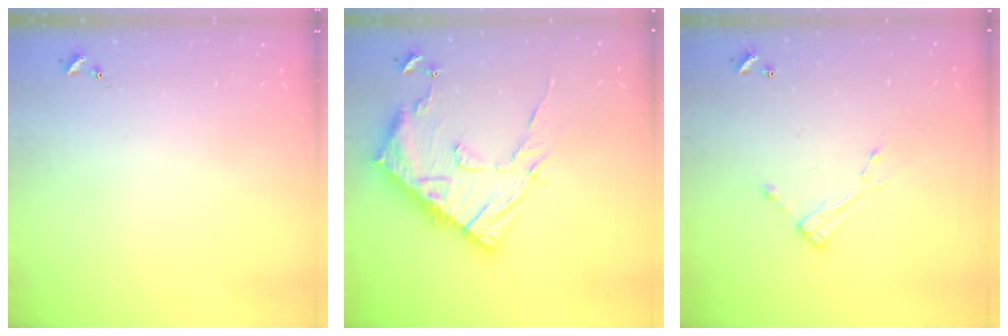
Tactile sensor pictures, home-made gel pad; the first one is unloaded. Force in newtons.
{"total": 17.0, "press": 16.9, "slide": 1.5}
{"total": 6.6, "press": 6.6, "slide": 0.2}